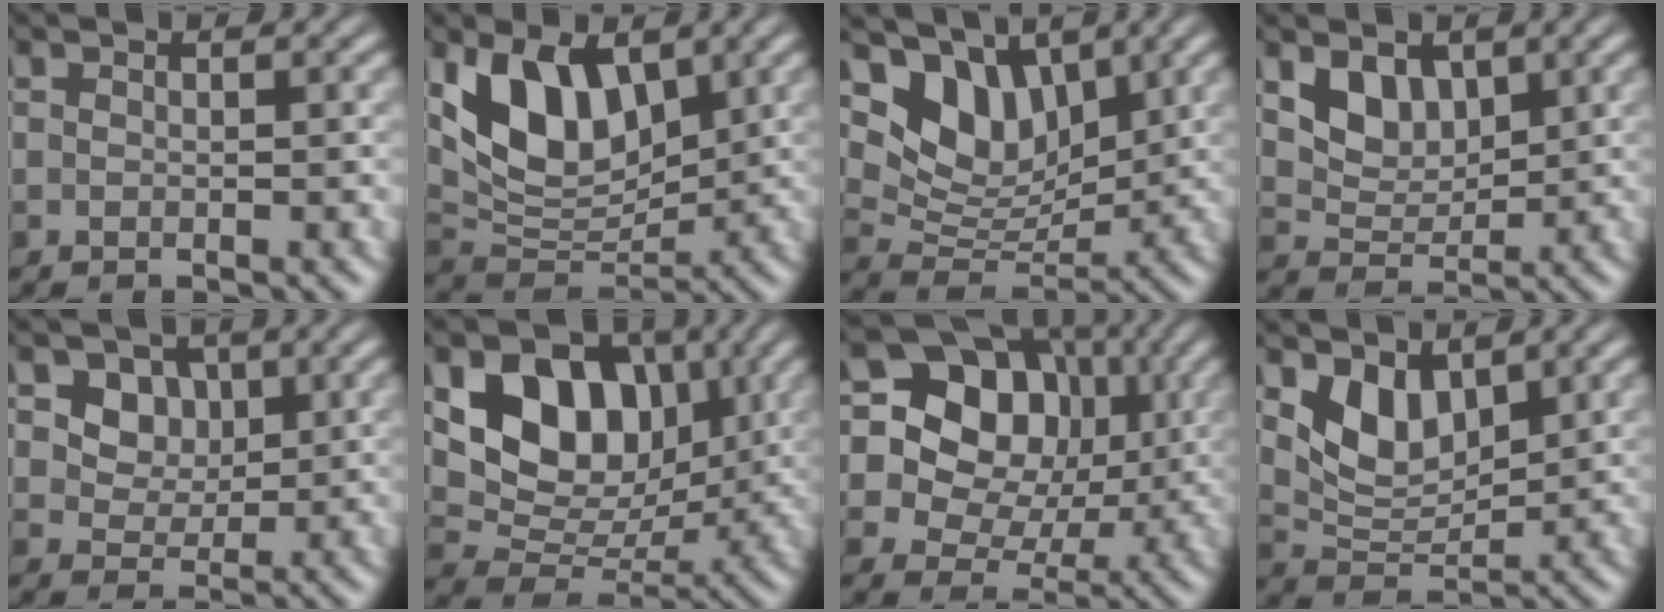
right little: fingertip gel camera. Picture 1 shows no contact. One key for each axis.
{"total": 6.8, "fx": 2.4, "fy": 4.1, "fz": 4.9, "tx": -0.099, "ty": -0.014, "tz": 0.042}
{"total": 7.0, "fx": 3.7, "fy": 4.5, "fz": 3.8, "tx": -0.070, "ty": -0.005, "tz": 0.067}
{"total": 3.2, "fx": 1.5, "fy": 2.2, "fz": 1.8, "tx": -0.046, "ty": -0.014, "tz": 0.022}
{"total": 3.2, "fx": 0.8, "fy": 2.7, "fz": 1.4, "tx": -0.029, "ty": -0.011, "tz": 0.011}
{"total": 9.5, "fx": 2.9, "fy": 7.0, "fz": 5.6, "tx": -0.097, "ty": -0.007, "tz": 0.049}
{"total": 13.3, "fx": 4.2, "fy": 10.4, "fz": 7.2, "tx": -0.130, "ty": 0.052, "tz": 0.063}
{"total": 3.6, "fx": 1.9, "fy": 2.3, "fz": 2.1, "tx": -0.049, "ty": -0.018, "tz": 0.031}